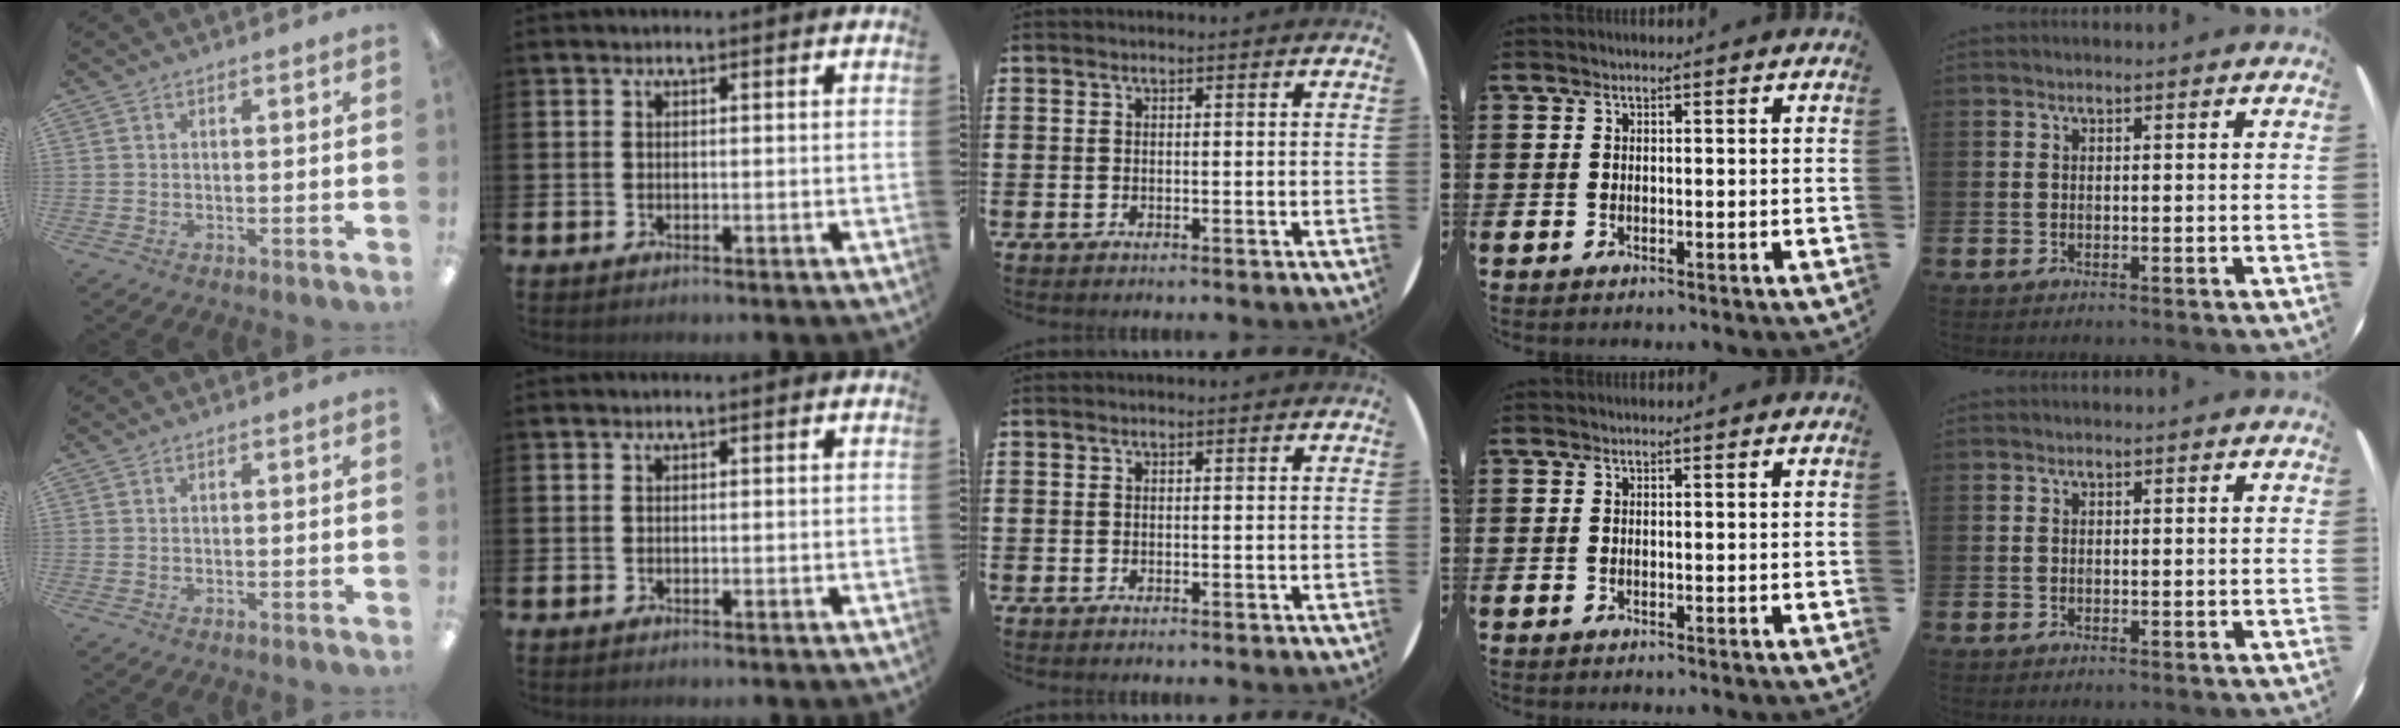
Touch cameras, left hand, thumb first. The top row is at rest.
{}